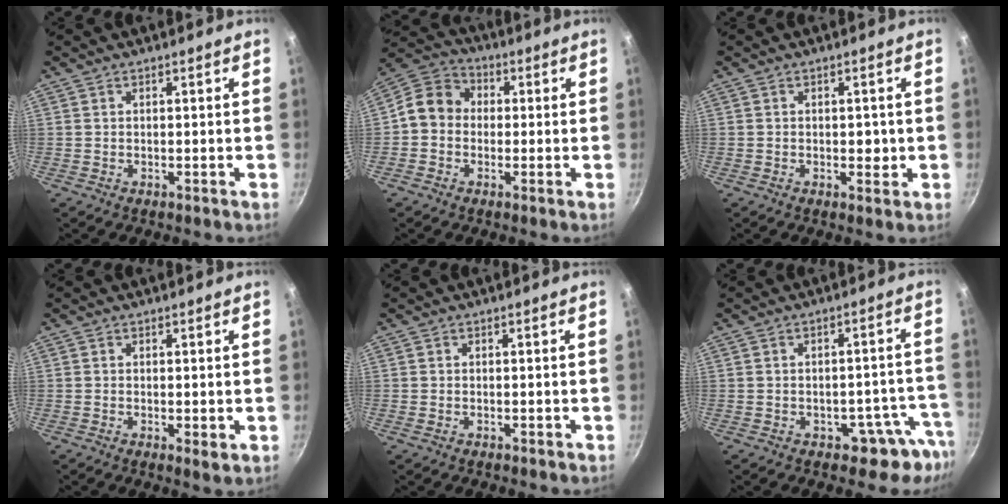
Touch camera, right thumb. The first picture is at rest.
{"total": 8.6, "force": [-0.4, 7.5, 4.2], "torque": [-0.047, 0.026, -0.034]}
{"total": 2.4, "force": [-0.2, 1.6, 1.8], "torque": [-0.006, -0.002, -0.004]}
{"total": 2.2, "force": [-0.2, 0.9, 2.0], "torque": [-0.031, -0.009, -0.003]}
{"total": 0.6, "force": [-0.2, 0.4, 0.5], "torque": [-0.003, 0.001, -0.004]}
{"total": 8.4, "force": [-4.6, 5.6, 4.3], "torque": [0.023, 0.051, -0.042]}